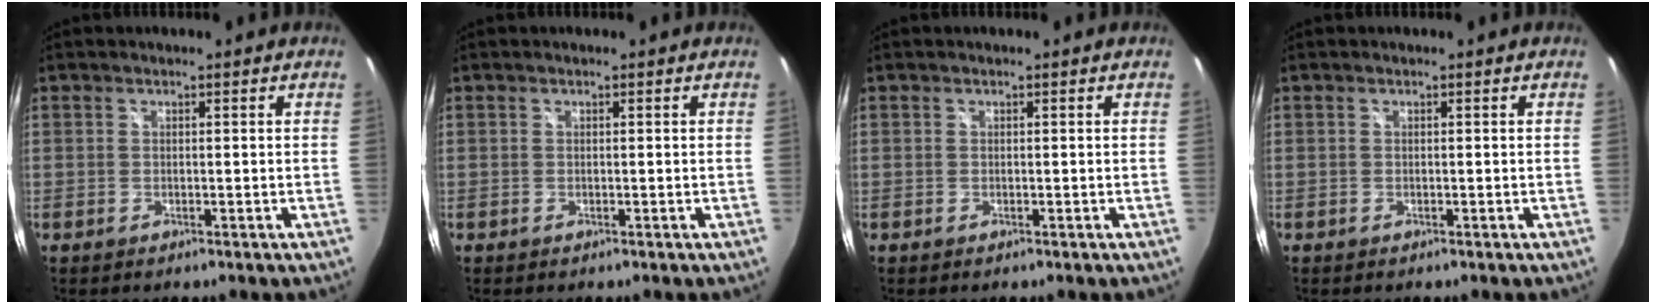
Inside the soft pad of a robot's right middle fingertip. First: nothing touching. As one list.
[{"total": 0.0}, {"total": 0.0}, {"total": 0.0}]